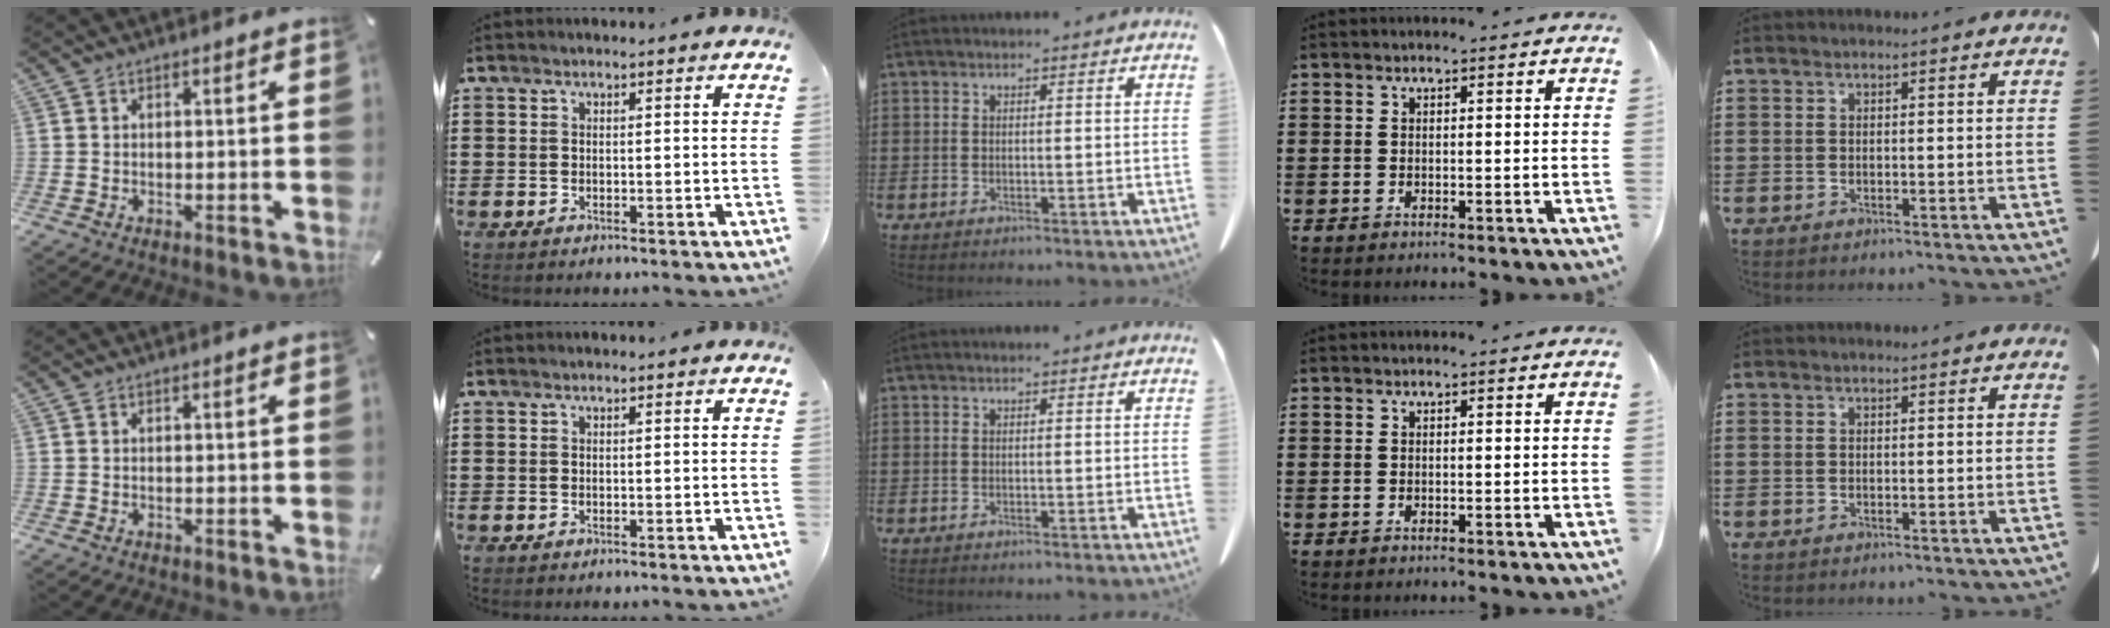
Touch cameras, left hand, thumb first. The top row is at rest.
{}